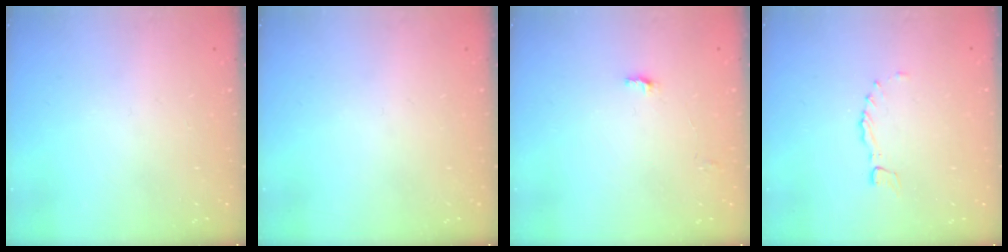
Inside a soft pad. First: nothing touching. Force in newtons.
{"total": 0.0}
{"total": 2.9, "press": 2.9, "slide": 0.1}
{"total": 0.0}